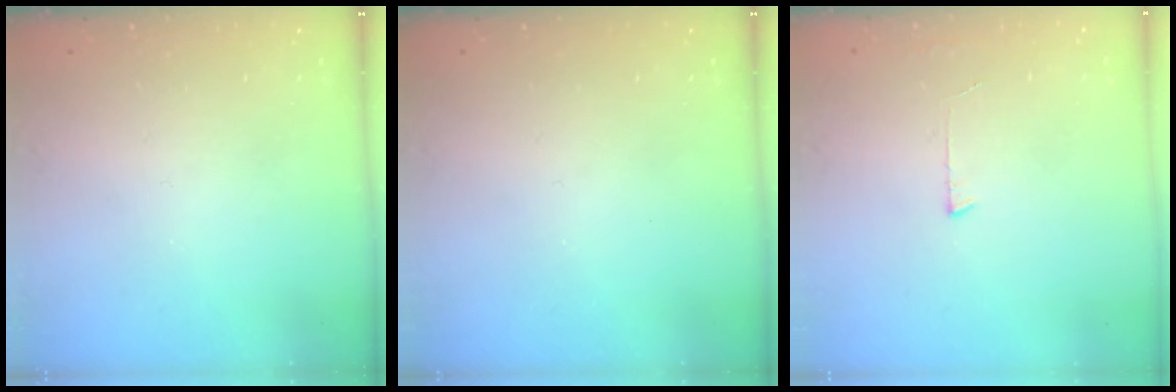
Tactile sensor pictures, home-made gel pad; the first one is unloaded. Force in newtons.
{"total": 0.0}
{"total": 3.0, "press": 3.0, "slide": 0.3}